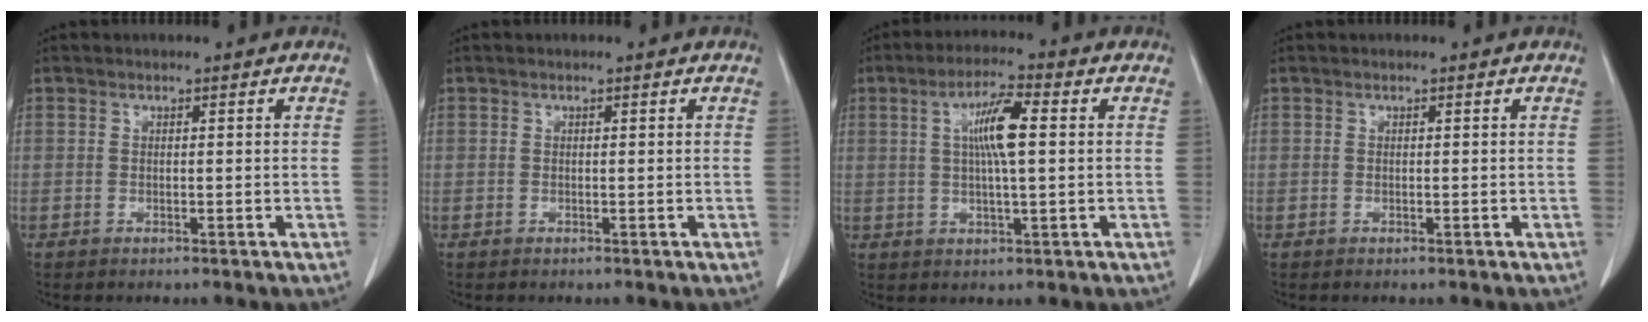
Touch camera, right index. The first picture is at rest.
{"total": 0.0}
{"total": 7.2, "force": [1.4, 0.8, 7.1], "torque": [-0.130, 0.008, 0.023]}
{"total": 0.0}